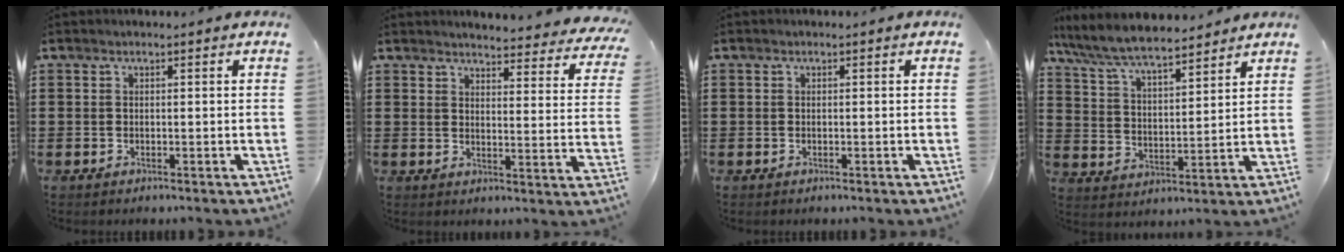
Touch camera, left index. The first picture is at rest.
{"total": 4.3, "force": [4.2, -0.3, 0.8], "torque": [-0.028, -0.031, 0.070]}
{"total": 0.0}
{"total": 7.4, "force": [6.7, 1.0, 2.9], "torque": [-0.083, -0.034, 0.117]}